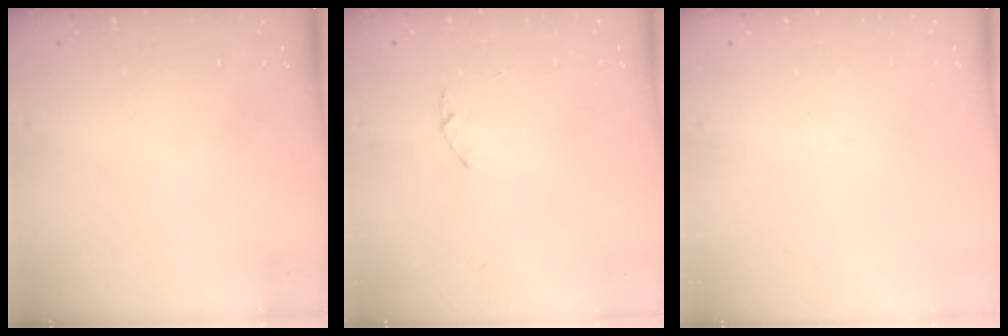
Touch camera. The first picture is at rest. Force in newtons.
{"total": 1.0, "press": 0.9, "slide": 0.3}
{"total": 0.0}